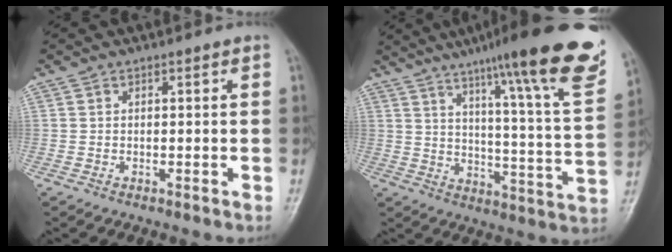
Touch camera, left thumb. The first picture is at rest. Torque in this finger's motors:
{"motor_torque": [1.02, -0.51, 1.42, -1.33, 0.33]}